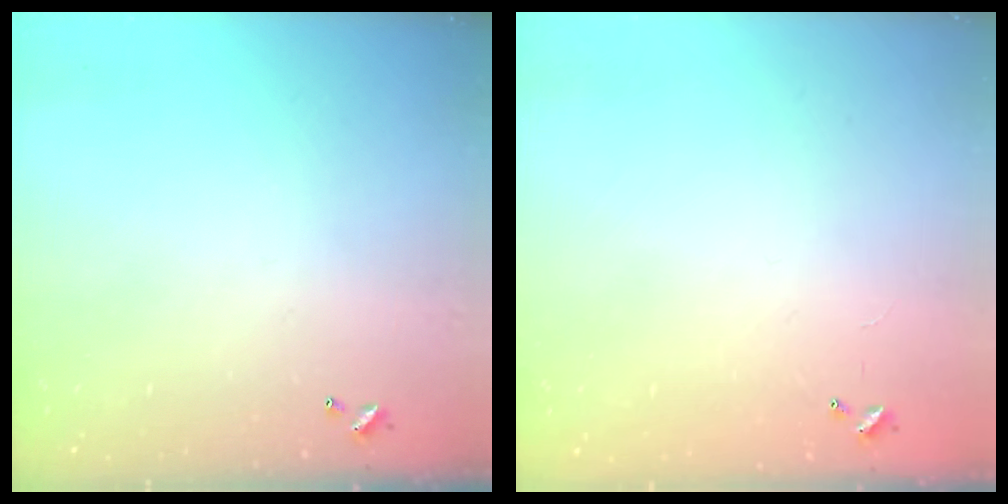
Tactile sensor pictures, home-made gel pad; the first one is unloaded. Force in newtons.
{"total": 8.7, "press": 8.7, "slide": 0.5}